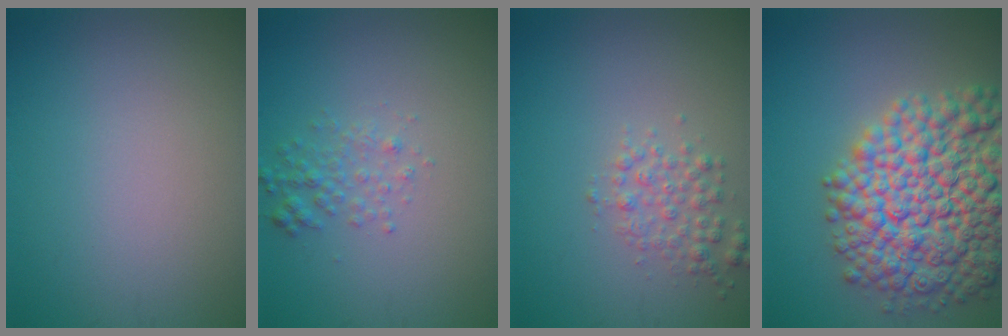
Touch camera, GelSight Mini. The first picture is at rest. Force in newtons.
{"total": 1.8, "press": 1.8, "slide": 0.1}
{"total": 2.2, "press": 2.2, "slide": 0.0}
{"total": 13.3, "press": 13.3, "slide": 0.5}